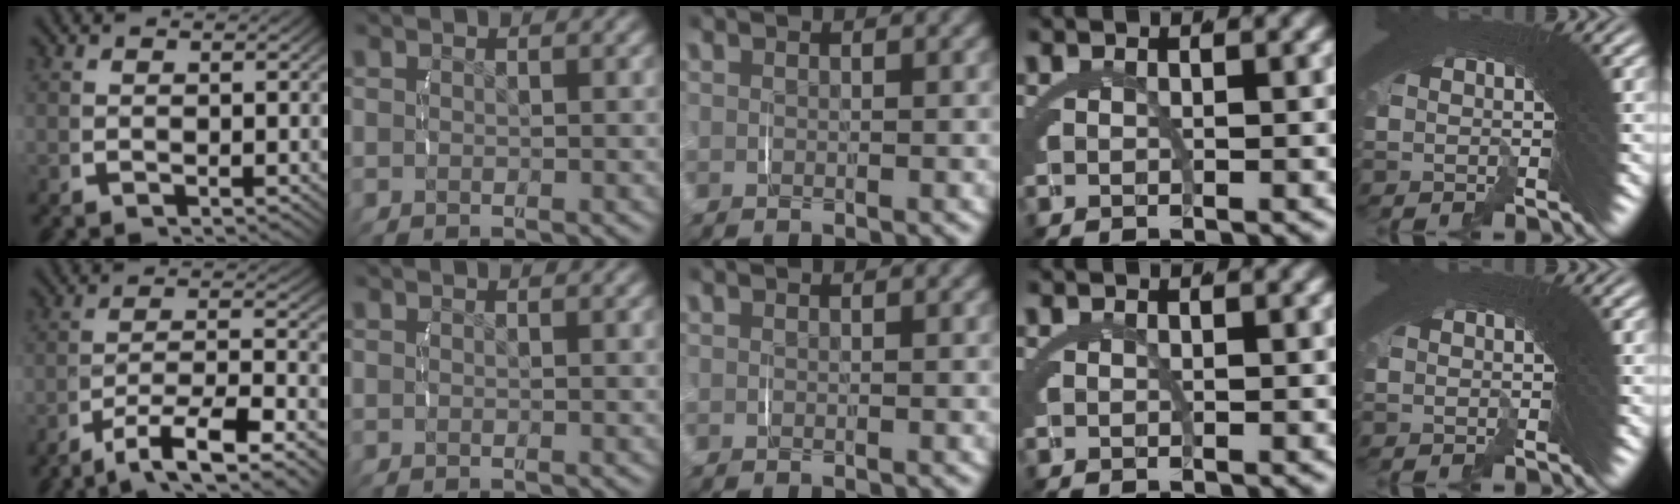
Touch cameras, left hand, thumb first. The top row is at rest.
{"thumb": {"total": 6.9, "force": [-2.7, 3.1, 5.5], "torque": [-0.093, -0.017, -0.039]}}